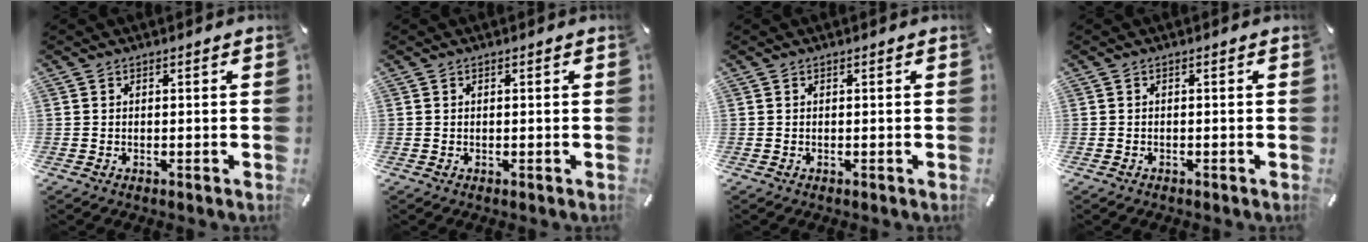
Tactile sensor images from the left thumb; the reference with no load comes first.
{"total": 0.0}
{"total": 0.0}
{"total": 0.7, "force": [-0.6, 0.3, 0.1], "torque": [-0.003, 0.001, -0.012]}